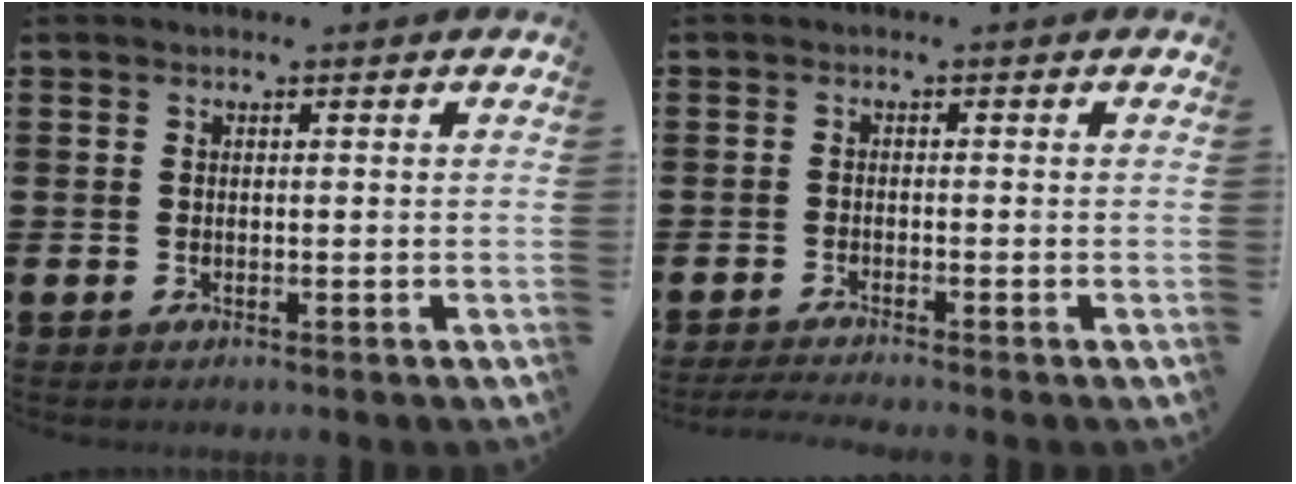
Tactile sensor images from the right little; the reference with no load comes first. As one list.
[{"total": 1.4, "force": [-1.2, -0.1, 0.7], "torque": [-0.009, 0.001, -0.024]}]